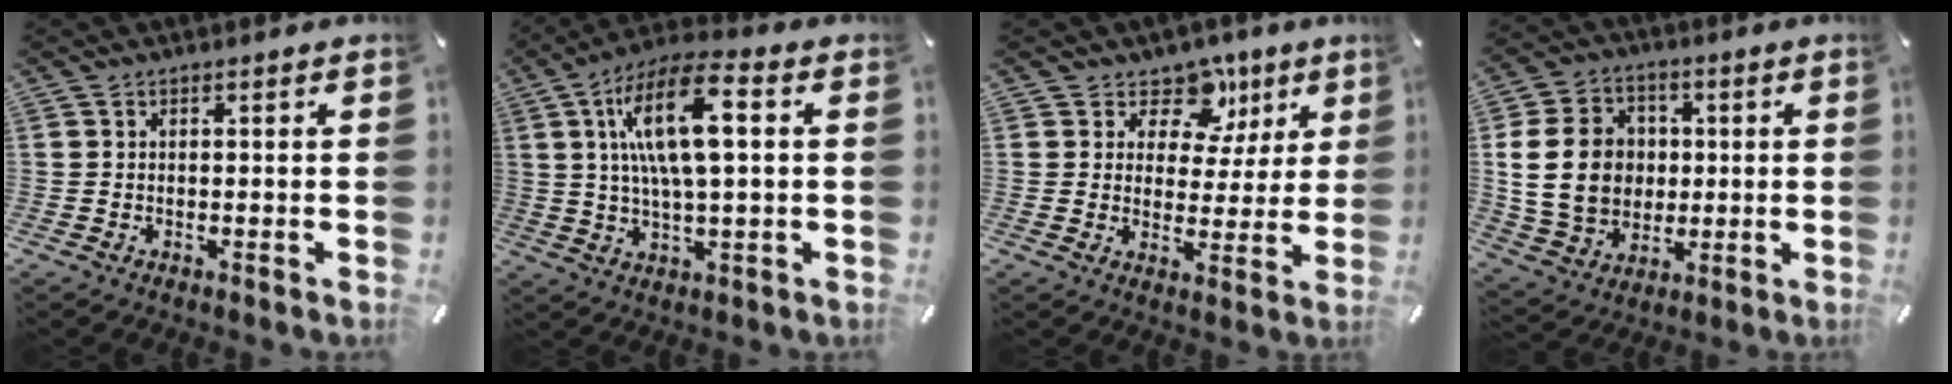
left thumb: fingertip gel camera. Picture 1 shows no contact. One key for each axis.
{"total": 15.9, "fx": 3.6, "fy": 5.6, "fz": 14.4, "tx": -0.284, "ty": 0.002, "tz": 0.057}
{"total": 9.7, "fx": 5.1, "fy": 7.4, "fz": 3.6, "tx": -0.047, "ty": -0.034, "tz": 0.090}
{"total": 15.1, "fx": 0.9, "fy": 12.7, "fz": 8.3, "tx": -0.168, "ty": 0.009, "tz": 0.016}